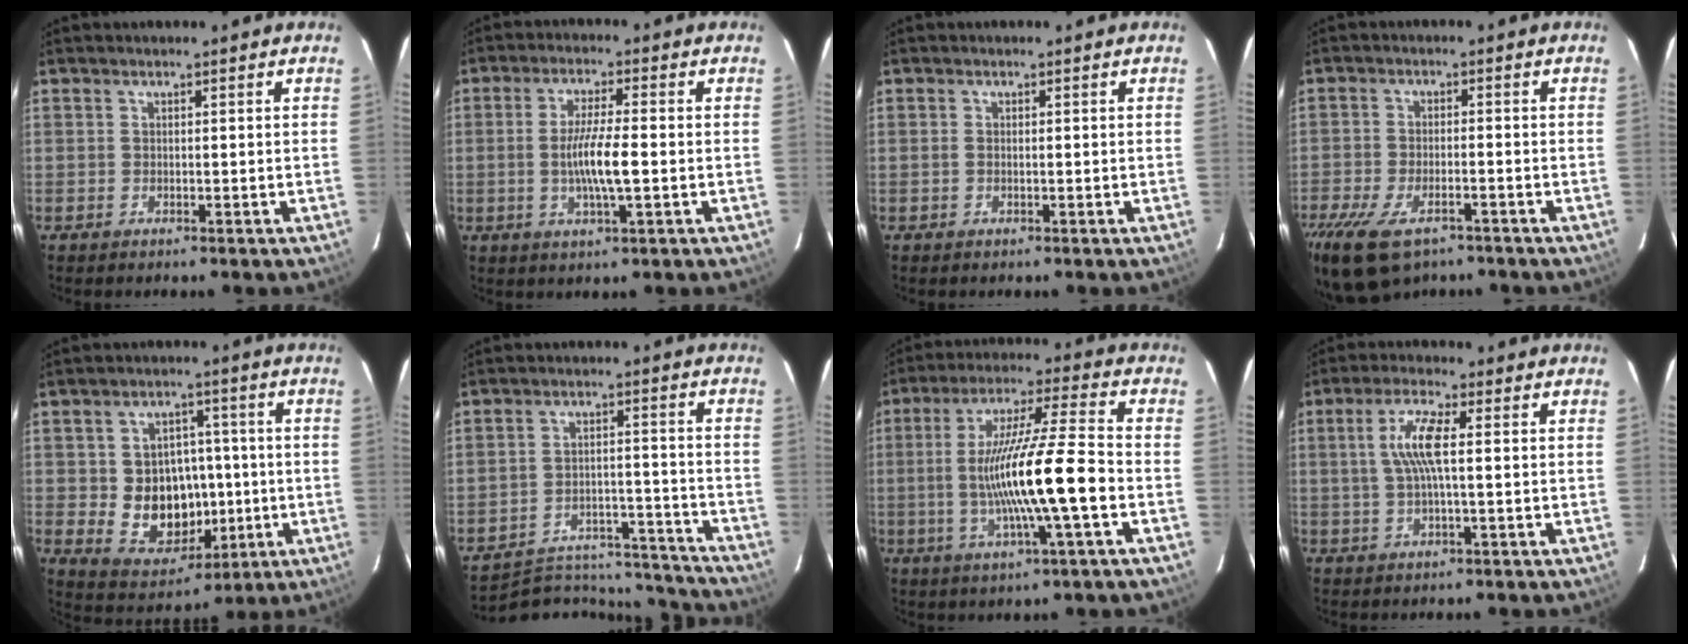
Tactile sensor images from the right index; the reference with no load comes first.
{"total": 7.5, "force": [-1.1, 0.7, 7.4], "torque": [-0.139, -0.005, -0.020]}
{"total": 0.5, "force": [0.0, 0.3, 0.4], "torque": [-0.011, 0.000, -0.002]}
{"total": 13.8, "force": [-9.4, 6.1, 8.0], "torque": [-0.193, -0.038, -0.161]}
{"total": 12.1, "force": [-1.1, 10.1, 6.7], "torque": [-0.137, 0.006, 0.007]}
{"total": 17.3, "force": [-16.6, 4.3, 2.5], "torque": [-0.053, 0.035, -0.221]}
{"total": 16.2, "force": [-3.0, -0.1, 16.0], "torque": [-0.291, -0.007, -0.050]}
{"total": 6.9, "force": [0.8, 1.0, 6.8], "torque": [-0.134, 0.006, 0.017]}